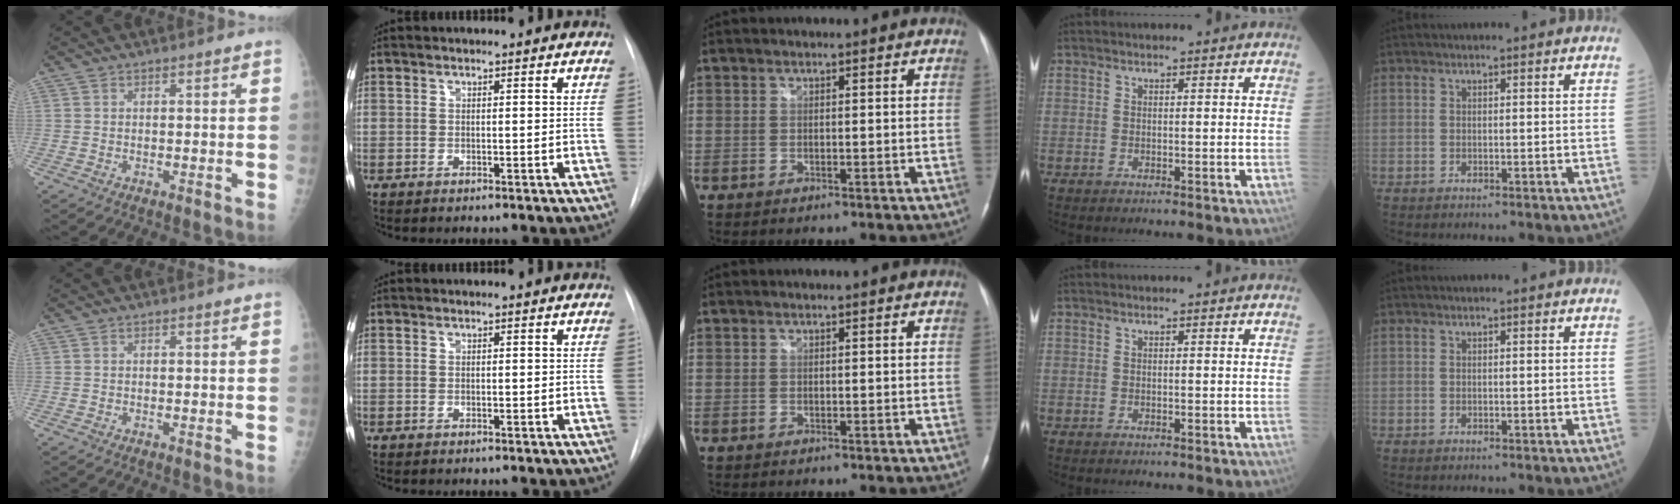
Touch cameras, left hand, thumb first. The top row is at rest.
{}